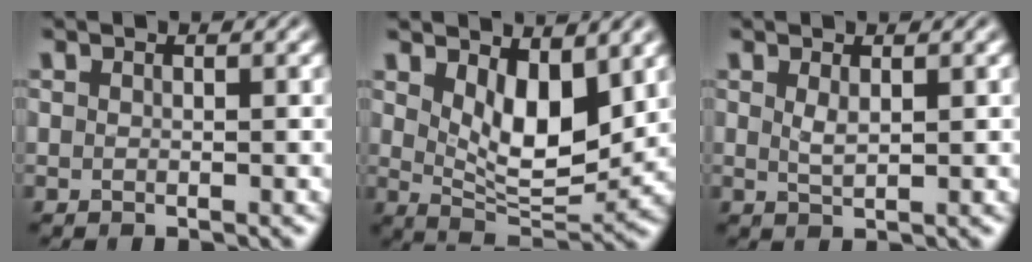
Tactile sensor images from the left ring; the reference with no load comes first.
{"total": 6.2, "force": [2.3, 3.0, 4.9], "torque": [-0.085, -0.018, 0.043]}
{"total": 1.2, "force": [0.5, 0.3, 1.0], "torque": [-0.022, -0.002, 0.012]}